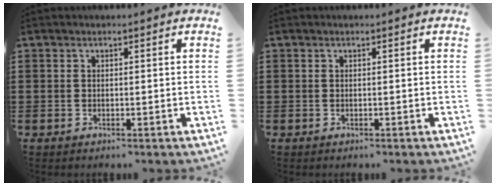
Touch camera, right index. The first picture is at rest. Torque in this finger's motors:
{"motor_torque": [-0.02, 0.02, 0.00, -0.01]}